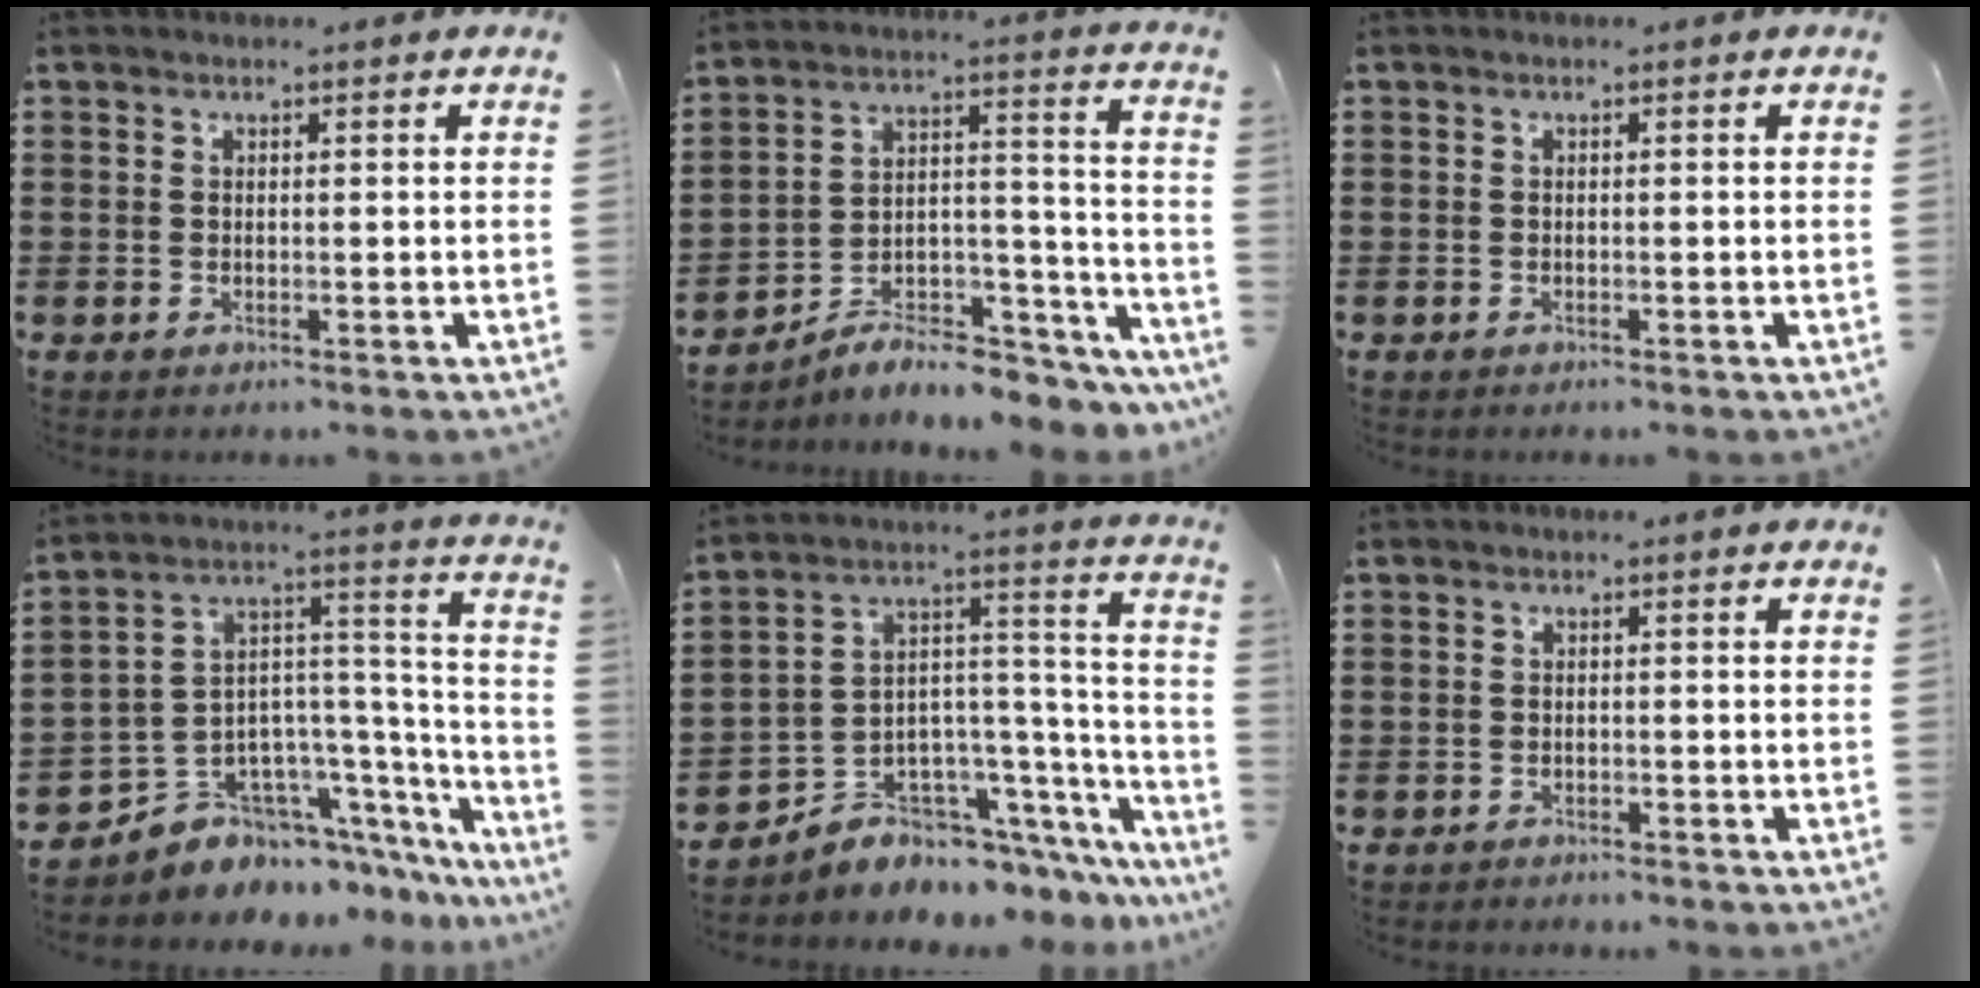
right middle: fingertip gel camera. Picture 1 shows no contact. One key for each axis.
{"total": 6.6, "fx": -6.0, "fy": 1.7, "fz": 2.2, "tx": -0.035, "ty": 0.004, "tz": -0.116}
{"total": 0.0}
{"total": 6.8, "fx": -5.4, "fy": 4.1, "fz": 0.3, "tx": -0.023, "ty": -0.010, "tz": -0.103}
{"total": 5.0, "fx": -3.7, "fy": 3.3, "fz": -0.2, "tx": -0.008, "ty": -0.018, "tz": -0.068}
{"total": 1.0, "fx": -0.9, "fy": 0.3, "fz": -0.1, "tx": 0.001, "ty": 0.005, "tz": -0.022}